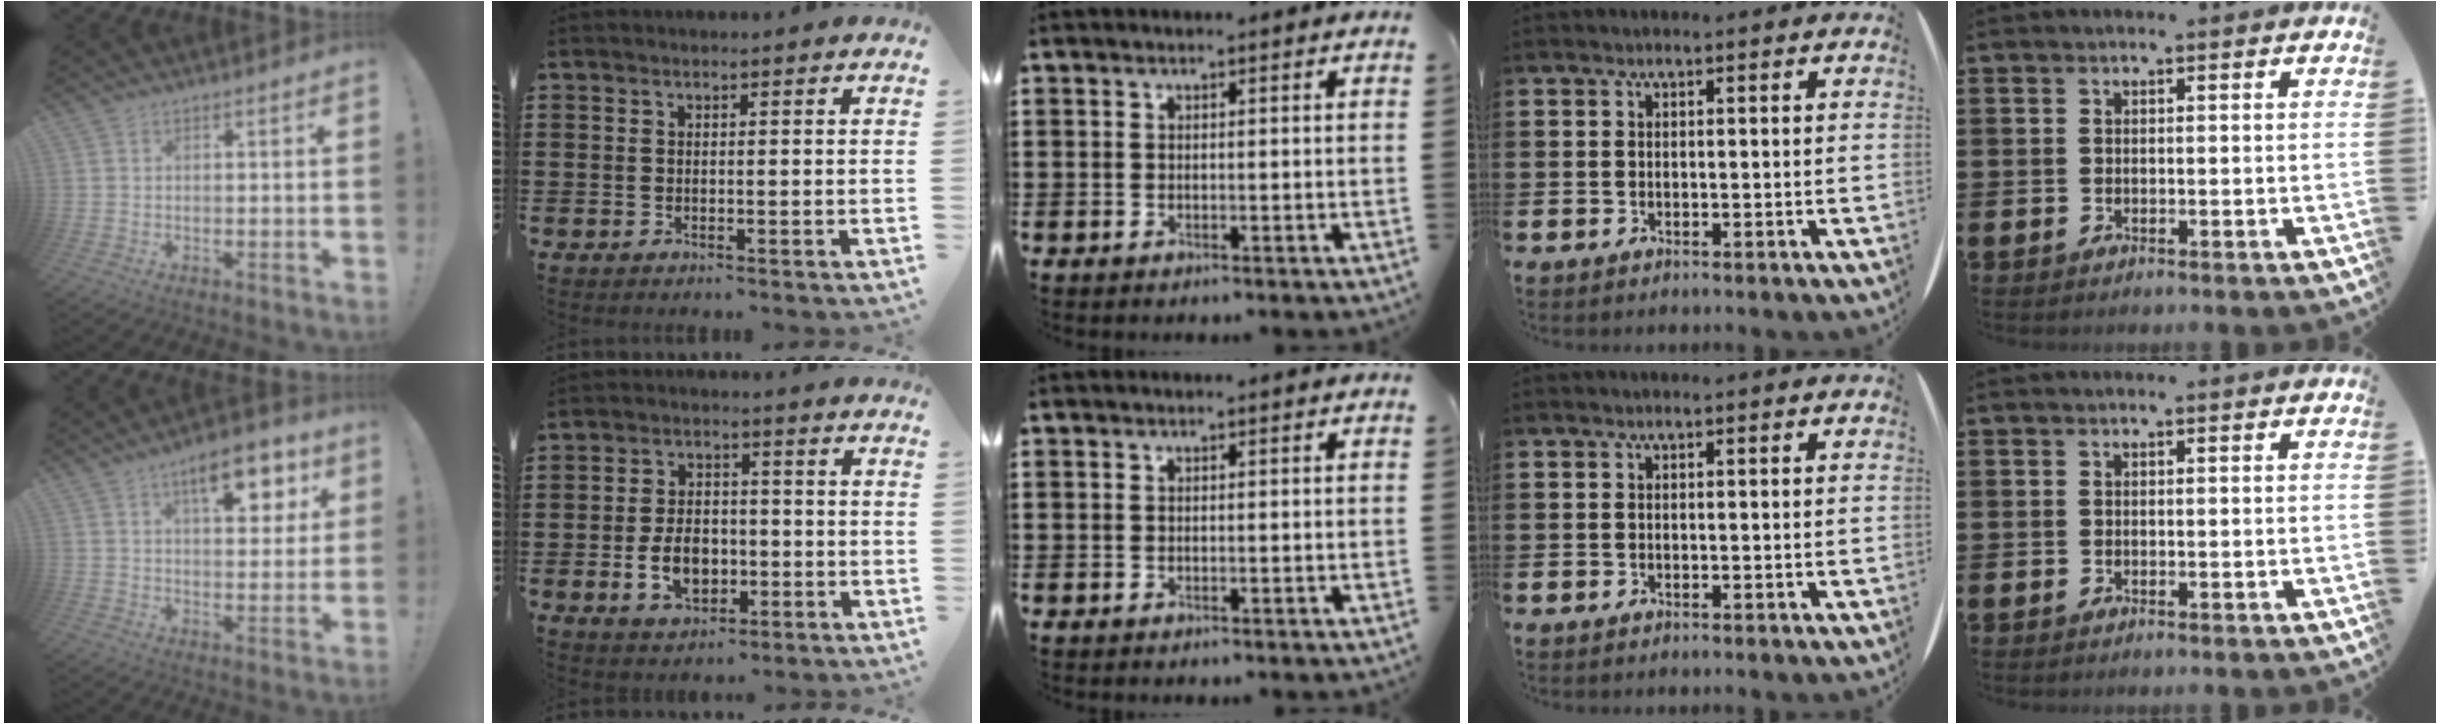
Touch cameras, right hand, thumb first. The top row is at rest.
{"thumb": {"total": 12.9, "force": [6.6, 5.5, 9.7], "torque": [-0.123, -0.022, 0.105]}, "index": {"total": 6.8, "force": [-1.8, 4.5, 4.7], "torque": [-0.082, 0.001, -0.037]}}